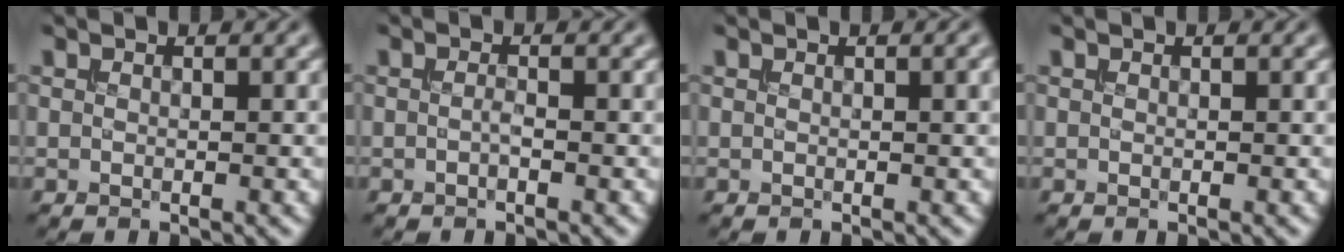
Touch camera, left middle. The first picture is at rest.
{"total": 0.7, "force": [-0.4, 0.1, 0.6], "torque": [-0.015, 0.000, -0.008]}
{"total": 1.6, "force": [0.5, 0.5, 1.4], "torque": [-0.012, 0.007, 0.003]}
{"total": 0.0}